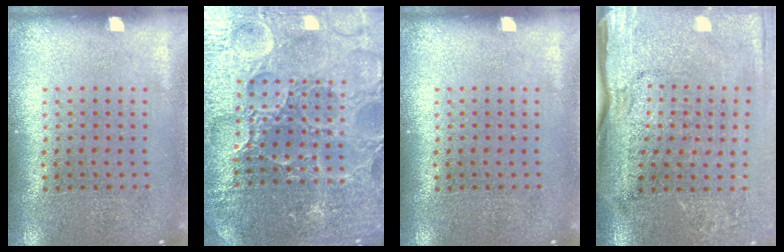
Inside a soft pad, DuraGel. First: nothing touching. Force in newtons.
{"total": 5.0, "press": 4.7, "slide": 1.7}
{"total": 0.0}
{"total": 4.4, "press": 3.7, "slide": 2.3}